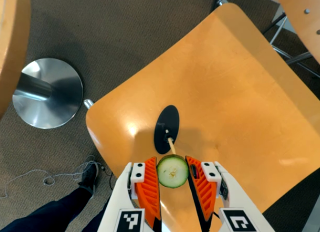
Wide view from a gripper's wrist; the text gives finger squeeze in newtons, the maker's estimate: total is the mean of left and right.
{"total": 9.6, "left": 9.6, "right": 9.5}